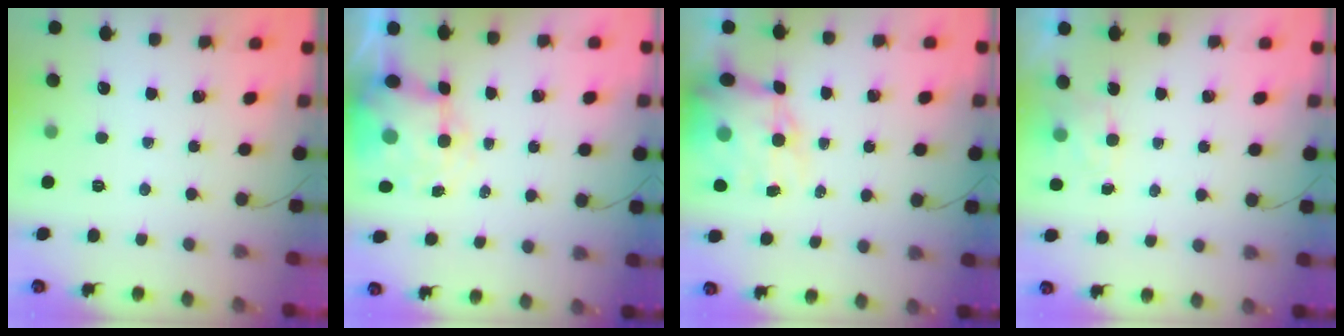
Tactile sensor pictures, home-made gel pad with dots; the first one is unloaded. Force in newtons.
{"total": 7.1, "press": 6.9, "slide": 1.9}
{"total": 12.0, "press": 11.5, "slide": 3.4}
{"total": 3.3, "press": 3.2, "slide": 0.8}